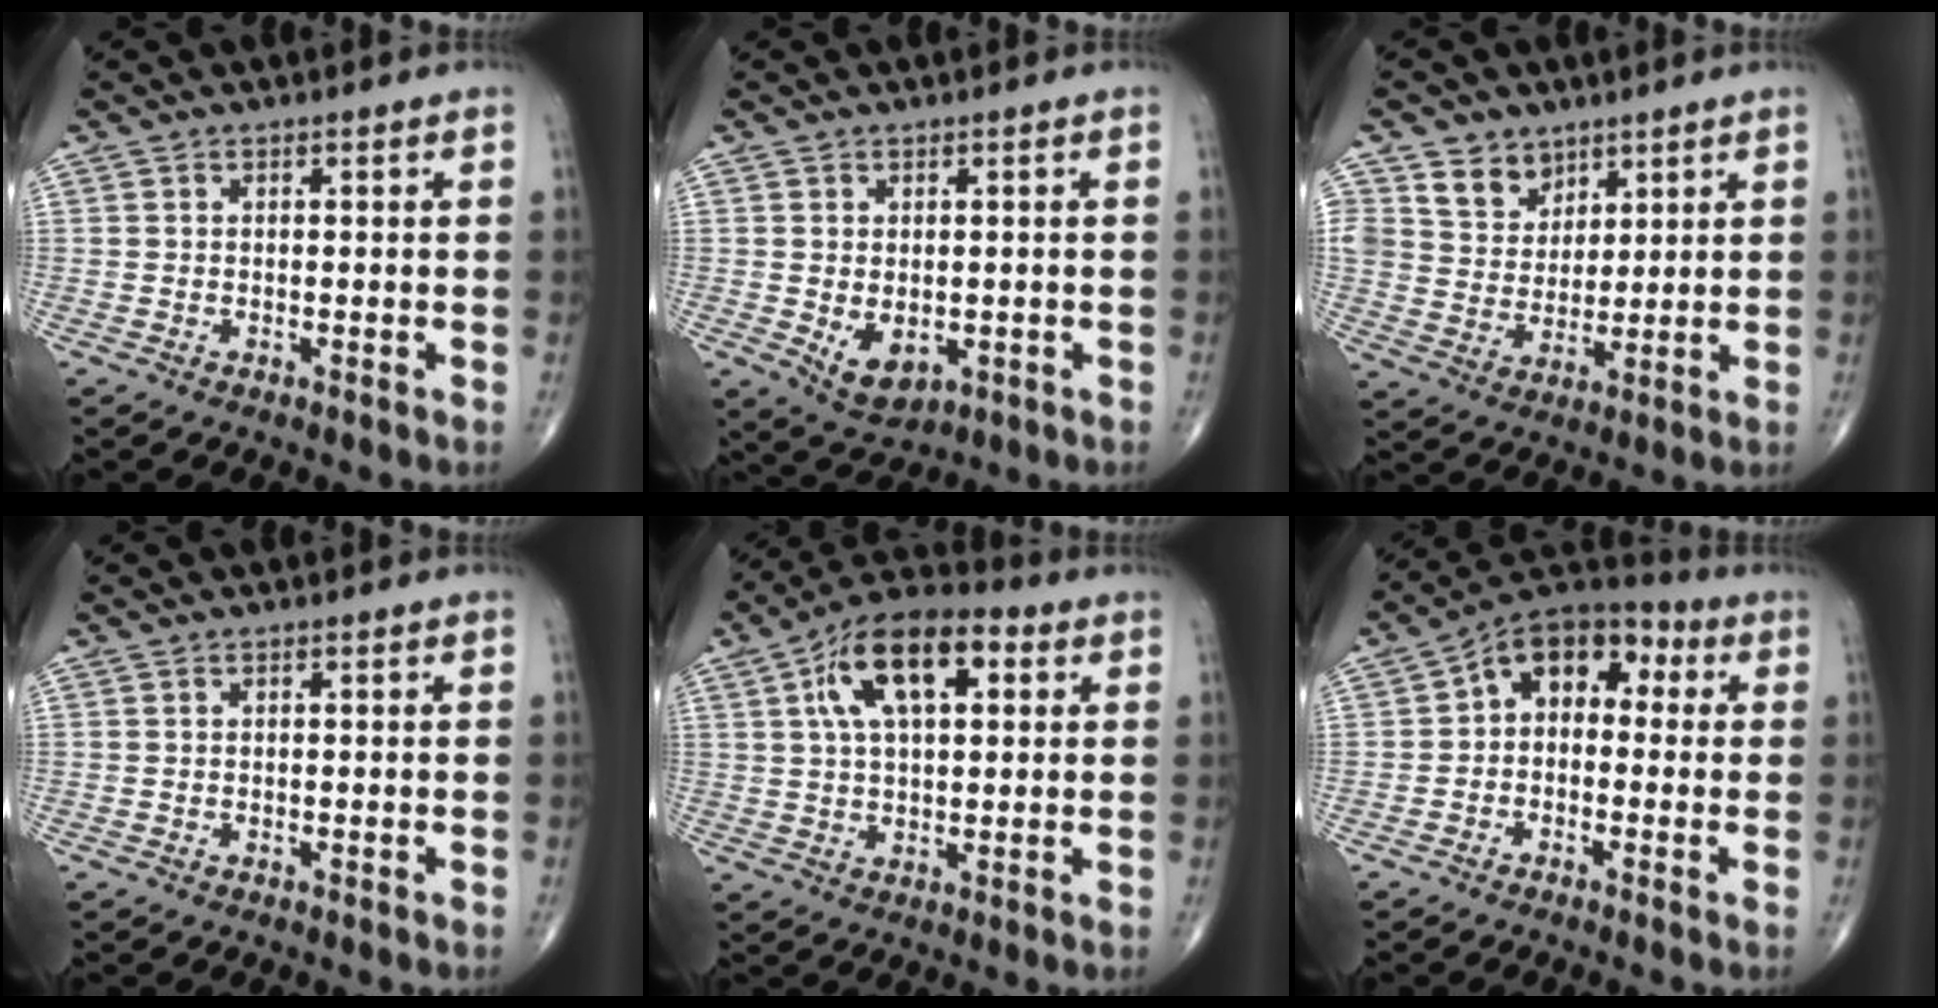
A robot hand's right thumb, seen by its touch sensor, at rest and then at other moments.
{"total": 5.7, "force": [-0.9, 3.7, 4.3], "torque": [-0.055, -0.012, 0.000]}
{"total": 7.9, "force": [4.9, 5.8, 2.0], "torque": [-0.004, -0.035, 0.097]}
{"total": 0.0}
{"total": 15.2, "force": [4.8, 7.6, 12.3], "torque": [-0.196, 0.018, 0.073]}
{"total": 10.6, "force": [1.0, 7.2, 7.7], "torque": [-0.080, 0.038, -0.006]}